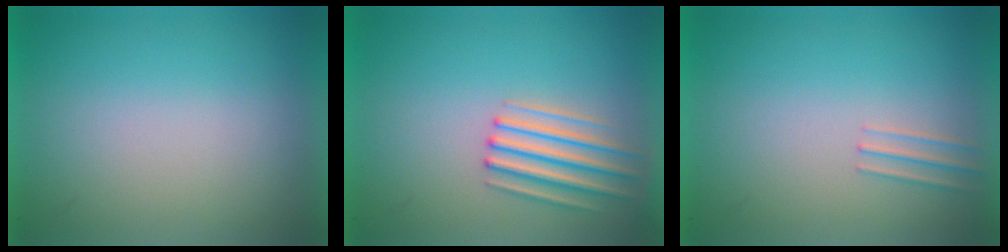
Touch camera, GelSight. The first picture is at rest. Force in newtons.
{"total": 3.0}
{"total": 1.0}